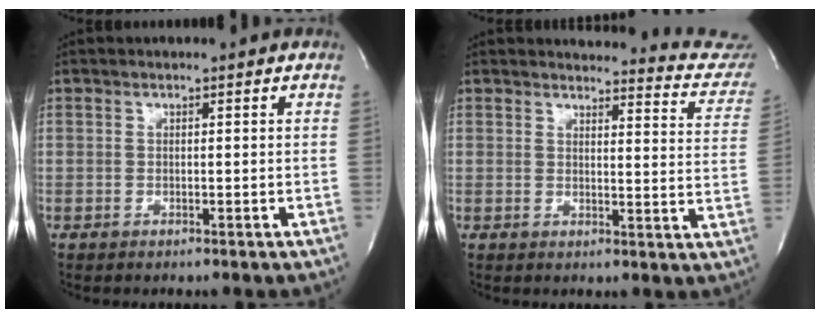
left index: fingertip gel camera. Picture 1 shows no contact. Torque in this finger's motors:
{"motor_torque": [0.92, -1.19, 0.21, -0.01]}